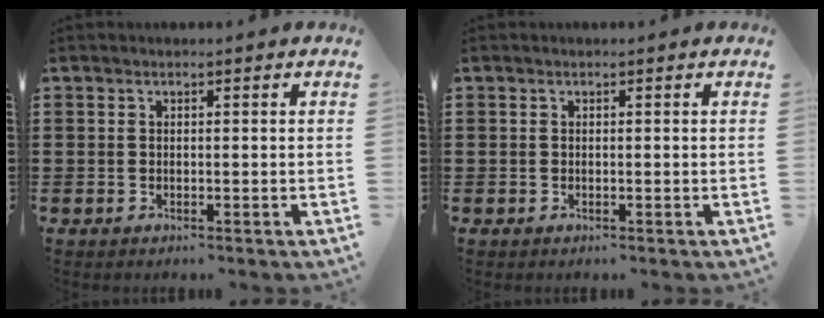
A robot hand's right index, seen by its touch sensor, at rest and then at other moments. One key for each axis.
{"total": 0.0}